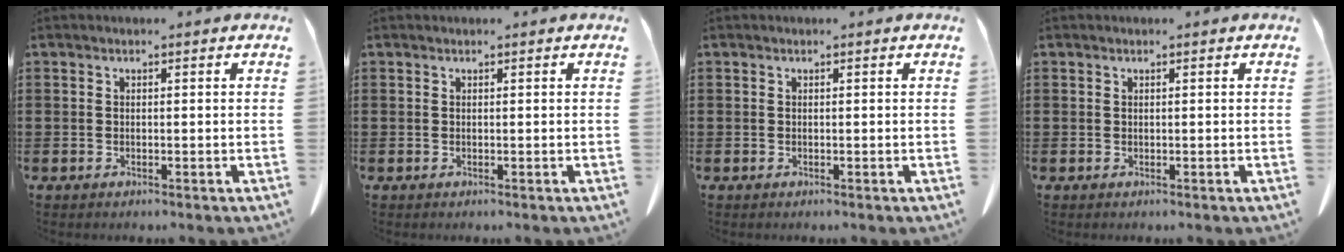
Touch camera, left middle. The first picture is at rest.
{"total": 0.0}
{"total": 0.0}
{"total": 0.0}